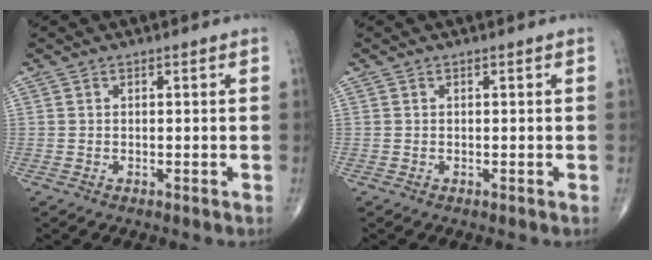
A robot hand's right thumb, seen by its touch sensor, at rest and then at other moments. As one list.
[{"total": 0.0}]